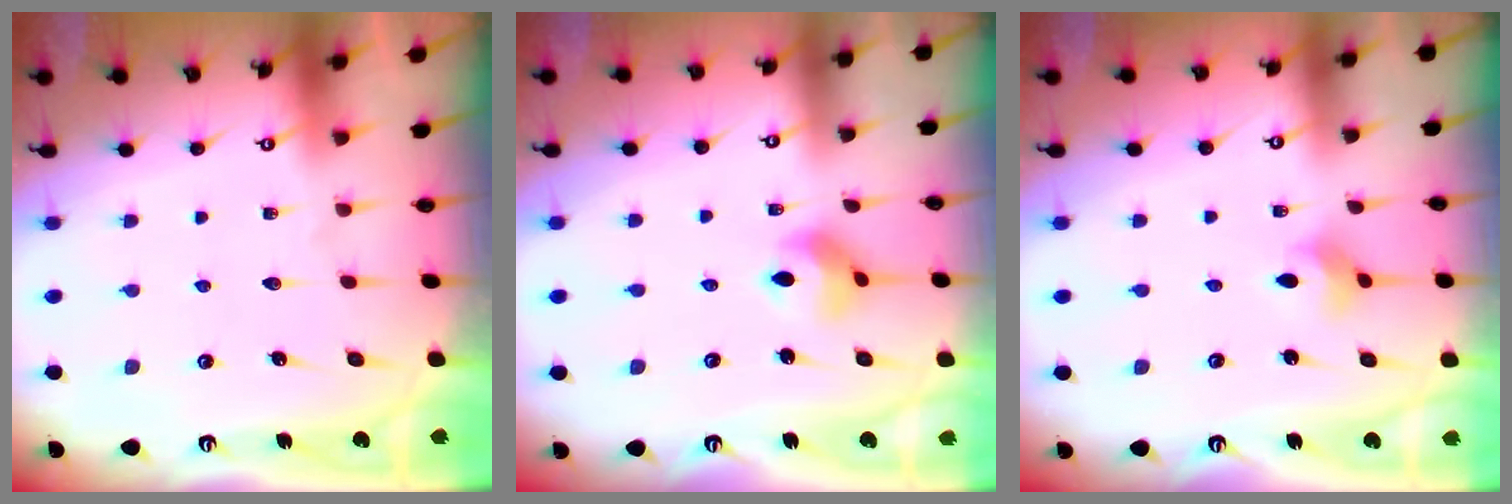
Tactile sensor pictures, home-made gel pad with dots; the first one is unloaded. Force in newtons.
{"total": 6.1, "press": 6.1, "slide": 0.4}
{"total": 3.0, "press": 2.9, "slide": 0.7}